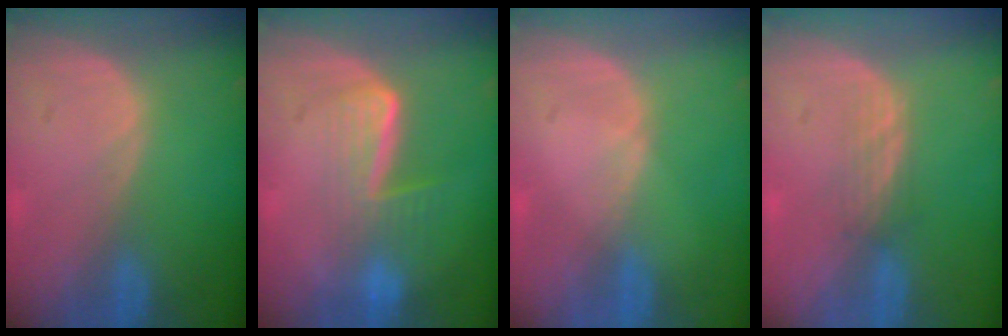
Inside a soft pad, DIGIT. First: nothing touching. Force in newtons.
{"total": 6.7, "press": 5.7, "slide": 3.6}
{"total": 0.6, "press": 0.5, "slide": 0.2}
{"total": 2.2, "press": 2.2, "slide": 0.4}